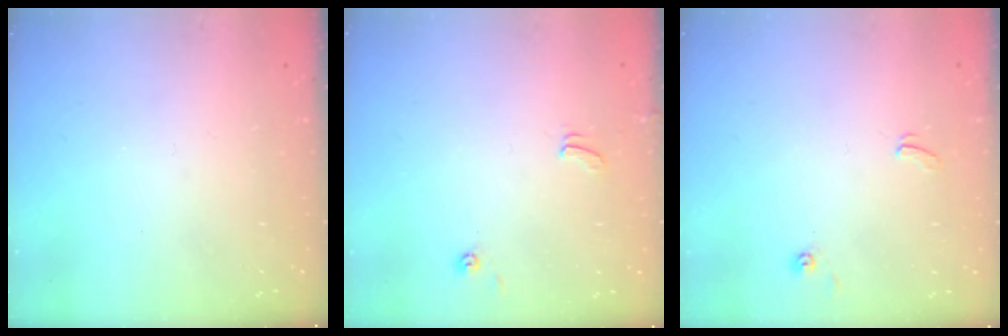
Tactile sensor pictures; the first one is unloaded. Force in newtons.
{"total": 0.9, "press": 0.8, "slide": 0.4}
{"total": 0.6, "press": 0.6, "slide": 0.3}